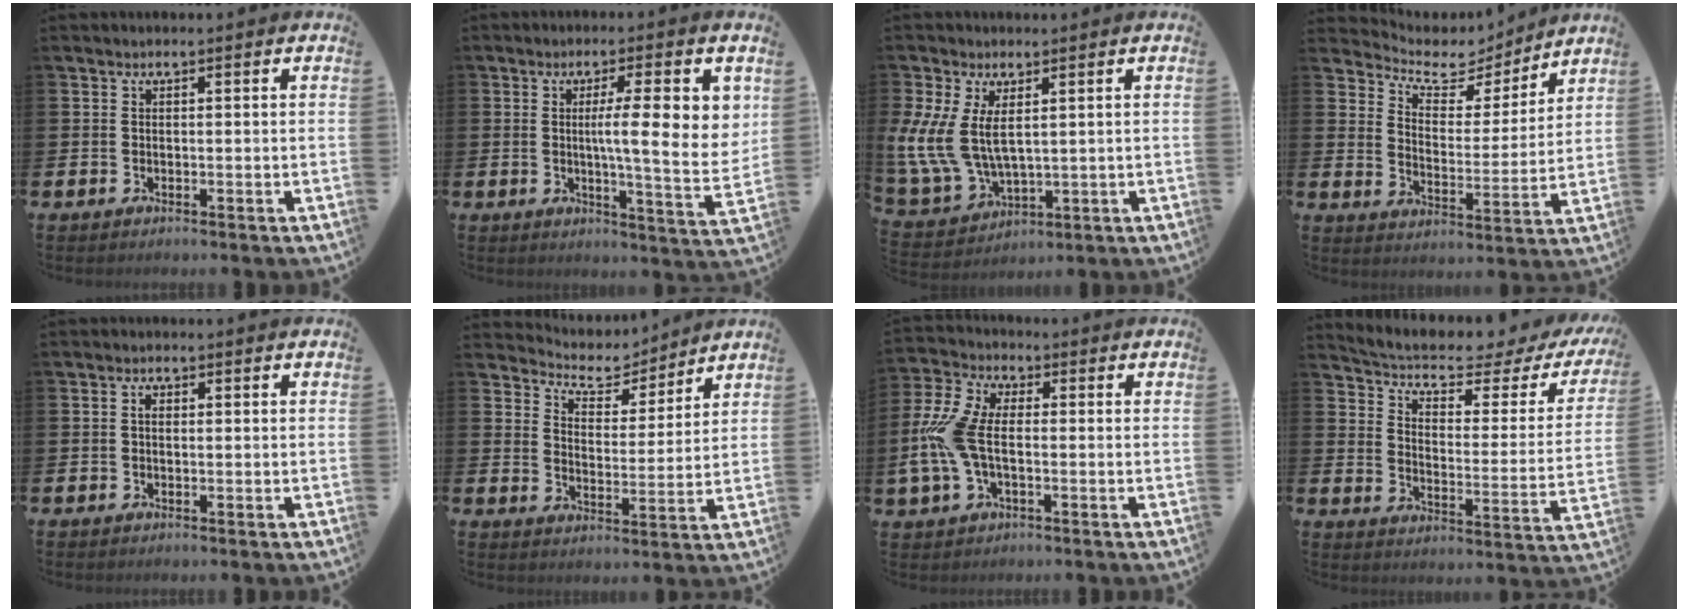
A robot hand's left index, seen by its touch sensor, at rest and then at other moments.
{"total": 9.1, "force": [2.8, 1.4, 8.5], "torque": [-0.120, -0.027, 0.033]}
{"total": 8.3, "force": [2.7, 5.0, 6.1], "torque": [-0.159, -0.013, 0.049]}
{"total": 6.3, "force": [5.6, 2.7, 1.1], "torque": [-0.056, -0.043, 0.094]}
{"total": 1.1, "force": [0.2, 0.7, 0.9], "torque": [-0.011, 0.005, 0.002]}
{"total": 5.8, "force": [5.4, 2.0, 0.5], "torque": [-0.039, -0.043, 0.092]}
{"total": 8.6, "force": [0.0, 4.9, 7.1], "torque": [-0.170, 0.005, -0.001]}
{"total": 5.5, "force": [4.8, 1.2, 2.3], "torque": [-0.072, -0.039, 0.076]}